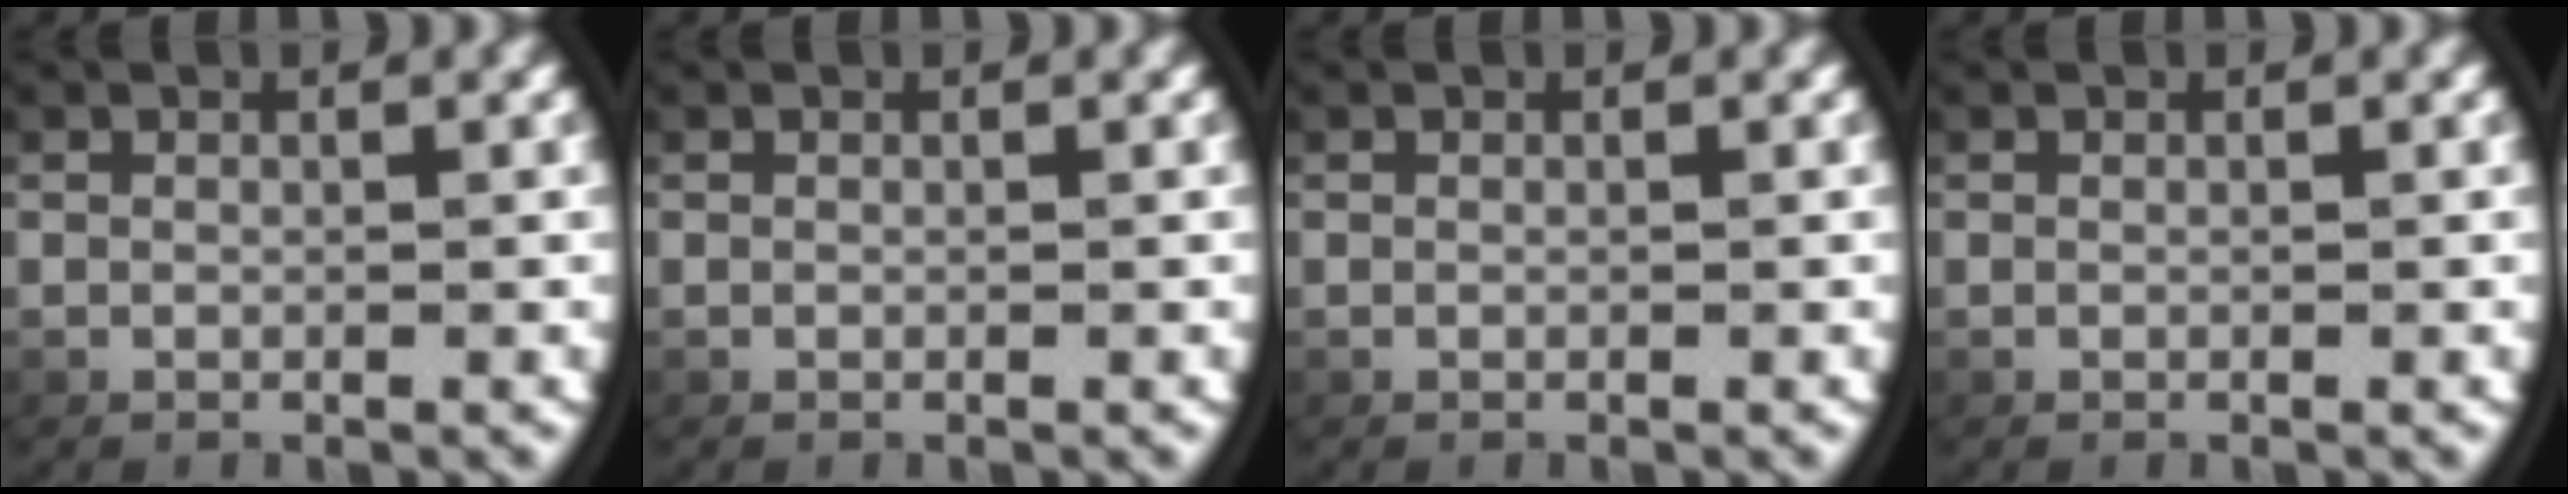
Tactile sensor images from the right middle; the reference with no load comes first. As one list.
[{"total": 0.0}, {"total": 0.0}, {"total": 0.0}]